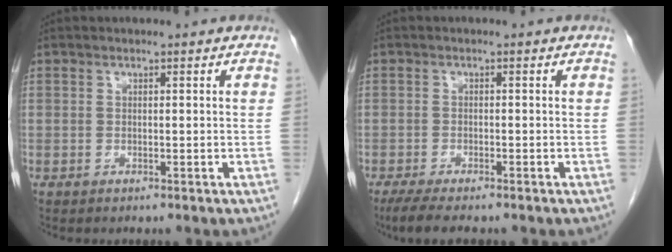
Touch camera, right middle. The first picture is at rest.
{"total": 5.3, "force": [-4.2, 0.8, 3.1], "torque": [-0.051, -0.013, -0.066]}